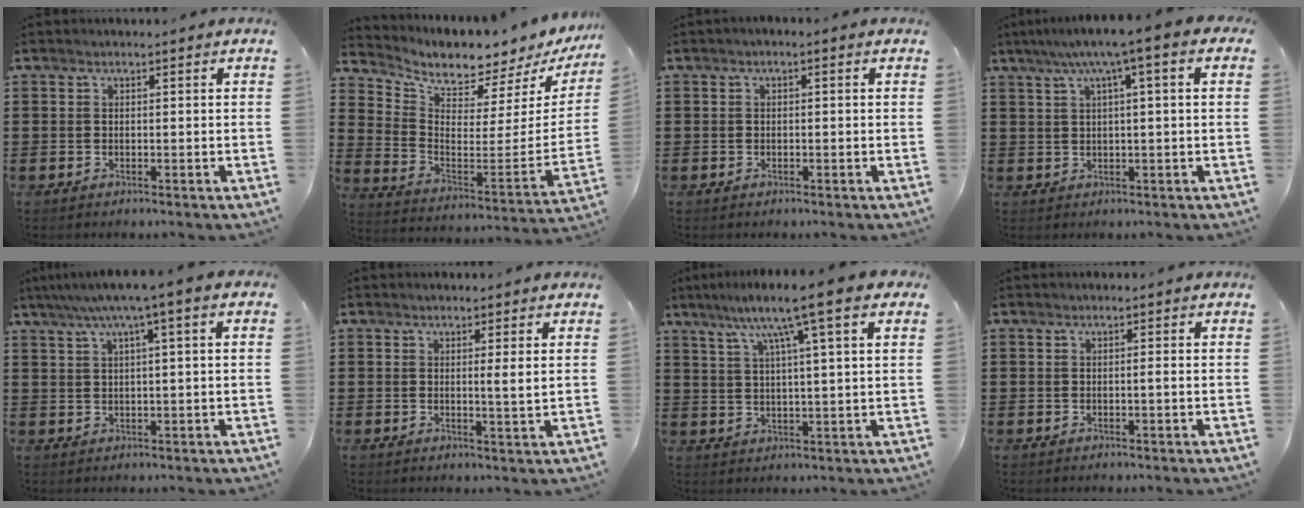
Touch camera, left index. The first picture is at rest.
{"total": 5.0, "force": [4.9, 0.4, 0.9], "torque": [-0.046, -0.068, 0.078]}
{"total": 0.7, "force": [-0.4, 0.2, 0.5], "torque": [-0.010, -0.002, -0.007]}
{"total": 5.4, "force": [1.8, 0.0, 5.1], "torque": [-0.103, -0.003, 0.024]}
{"total": 4.5, "force": [1.6, -0.3, 4.2], "torque": [-0.084, -0.001, 0.023]}
{"total": 2.2, "force": [0.8, -0.2, 2.0], "torque": [-0.042, -0.004, 0.013]}
{"total": 8.9, "force": [5.1, 0.0, 7.2], "torque": [-0.156, -0.007, 0.082]}
{"total": 0.6, "force": [-0.3, -0.2, 0.5], "torque": [-0.010, -0.002, -0.005]}